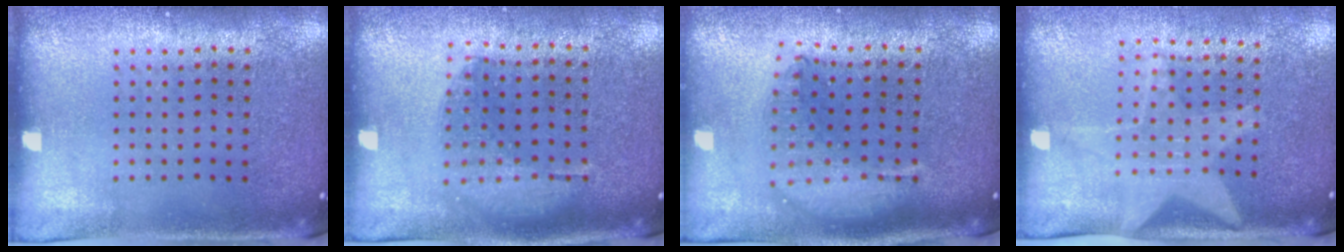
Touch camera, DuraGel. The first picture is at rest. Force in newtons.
{"total": 1.0, "press": 0.9, "slide": 0.4}
{"total": 1.9, "press": 1.6, "slide": 1.0}
{"total": 1.8, "press": 1.5, "slide": 1.1}